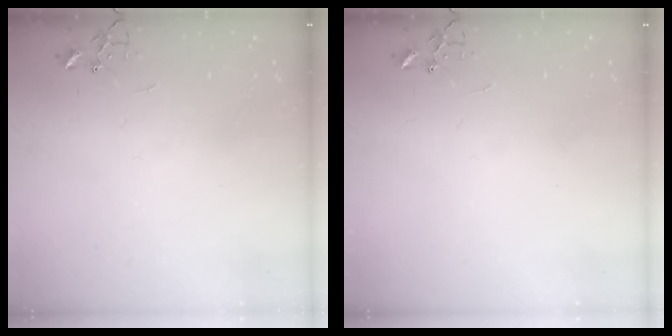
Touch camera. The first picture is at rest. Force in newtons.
{"total": 0.0}